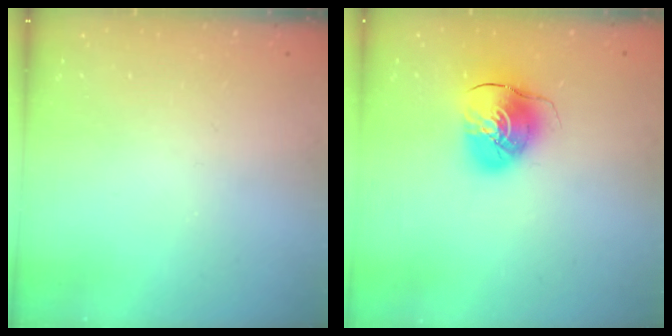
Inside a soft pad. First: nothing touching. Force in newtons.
{"total": 9.7, "press": 9.6, "slide": 1.4}